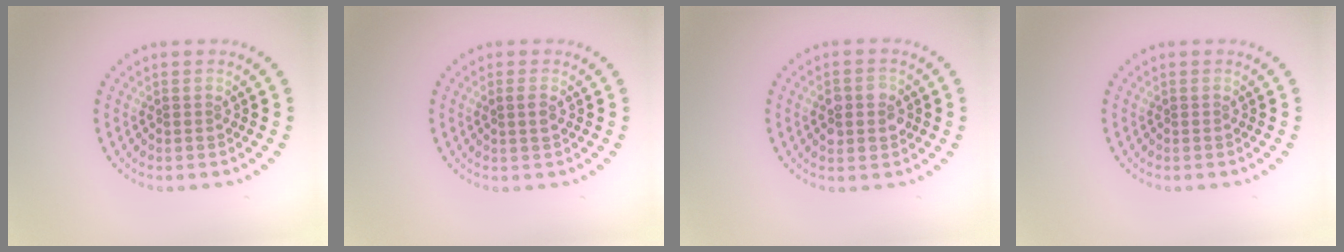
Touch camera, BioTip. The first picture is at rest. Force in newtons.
{"total": 0.9, "press": 0.9, "slide": 0.2}
{"total": 2.8, "press": 2.8, "slide": 0.3}
{"total": 0.0}